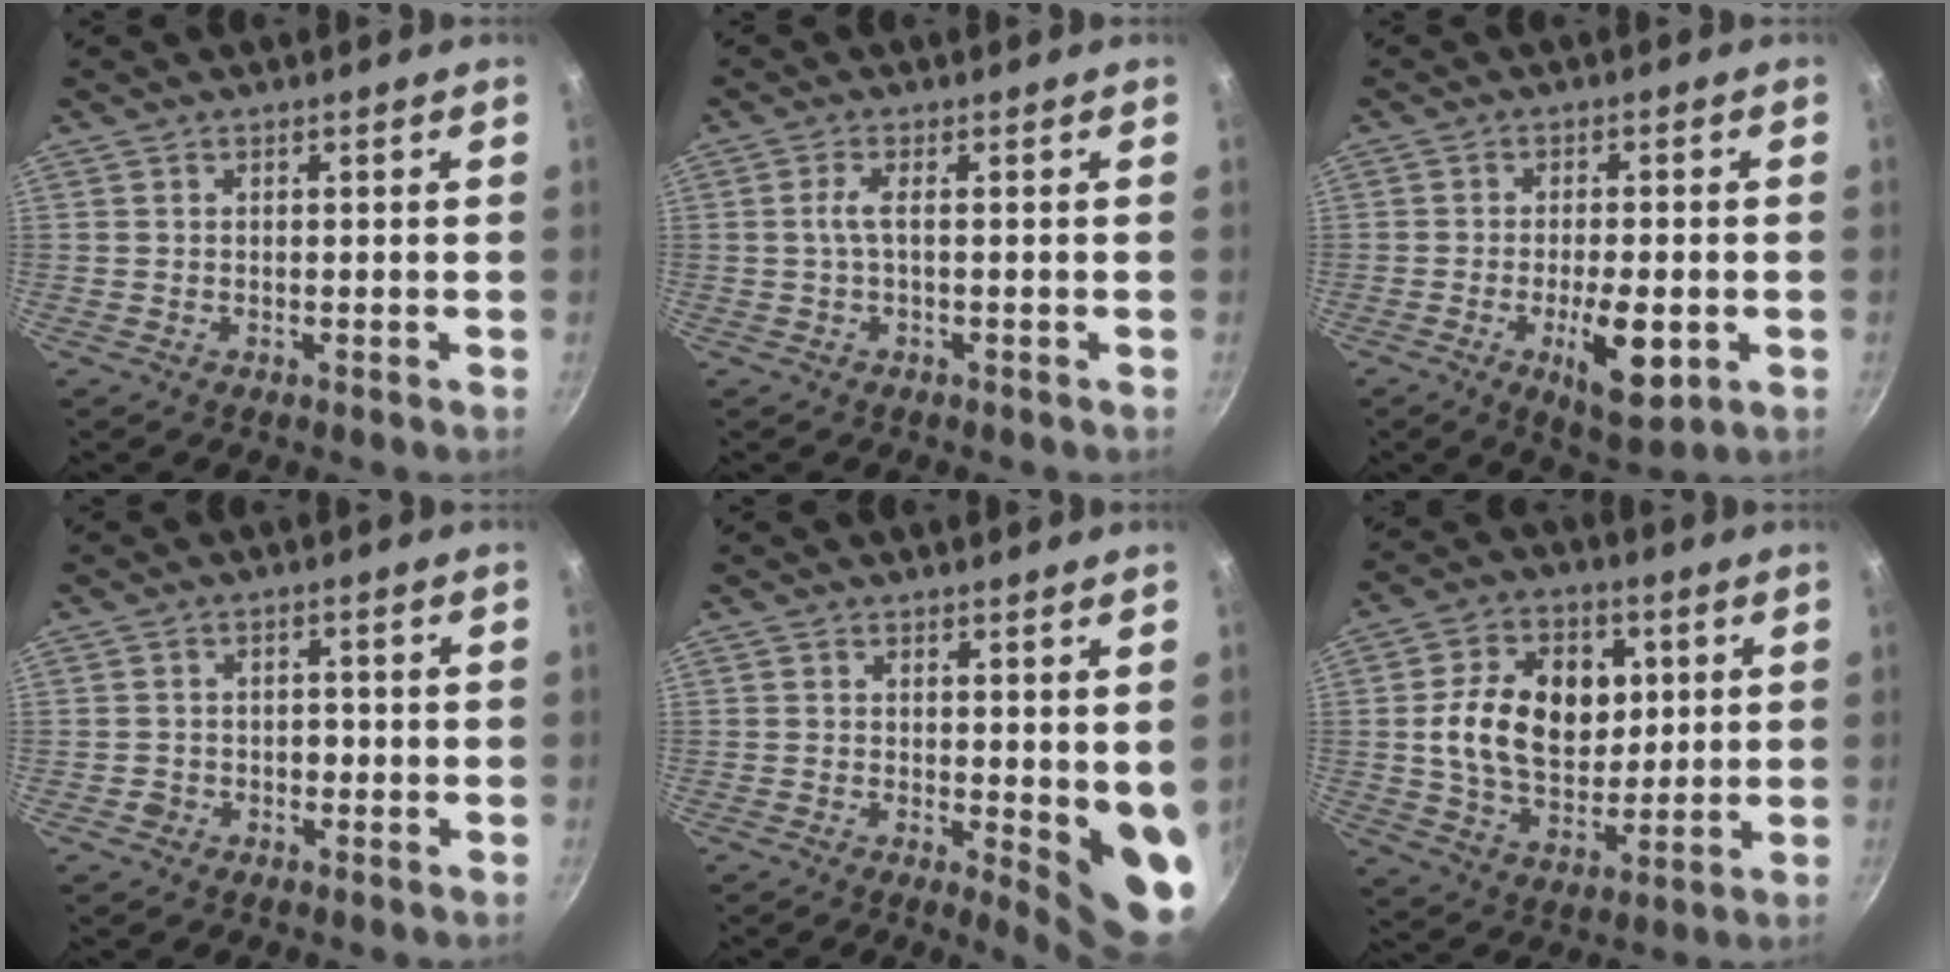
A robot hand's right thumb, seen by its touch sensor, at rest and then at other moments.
{"total": 2.4, "force": [-0.3, 0.3, 2.3], "torque": [-0.060, 0.005, -0.006]}
{"total": 9.9, "force": [-2.9, 3.5, 8.8], "torque": [-0.132, 0.004, -0.038]}
{"total": 2.5, "force": [-1.0, 2.1, 0.9], "torque": [0.001, 0.016, -0.012]}
{"total": 8.0, "force": [0.3, 2.7, 7.5], "torque": [-0.078, -0.020, 0.006]}
{"total": 16.6, "force": [2.7, 11.8, 11.3], "torque": [-0.163, -0.002, 0.045]}